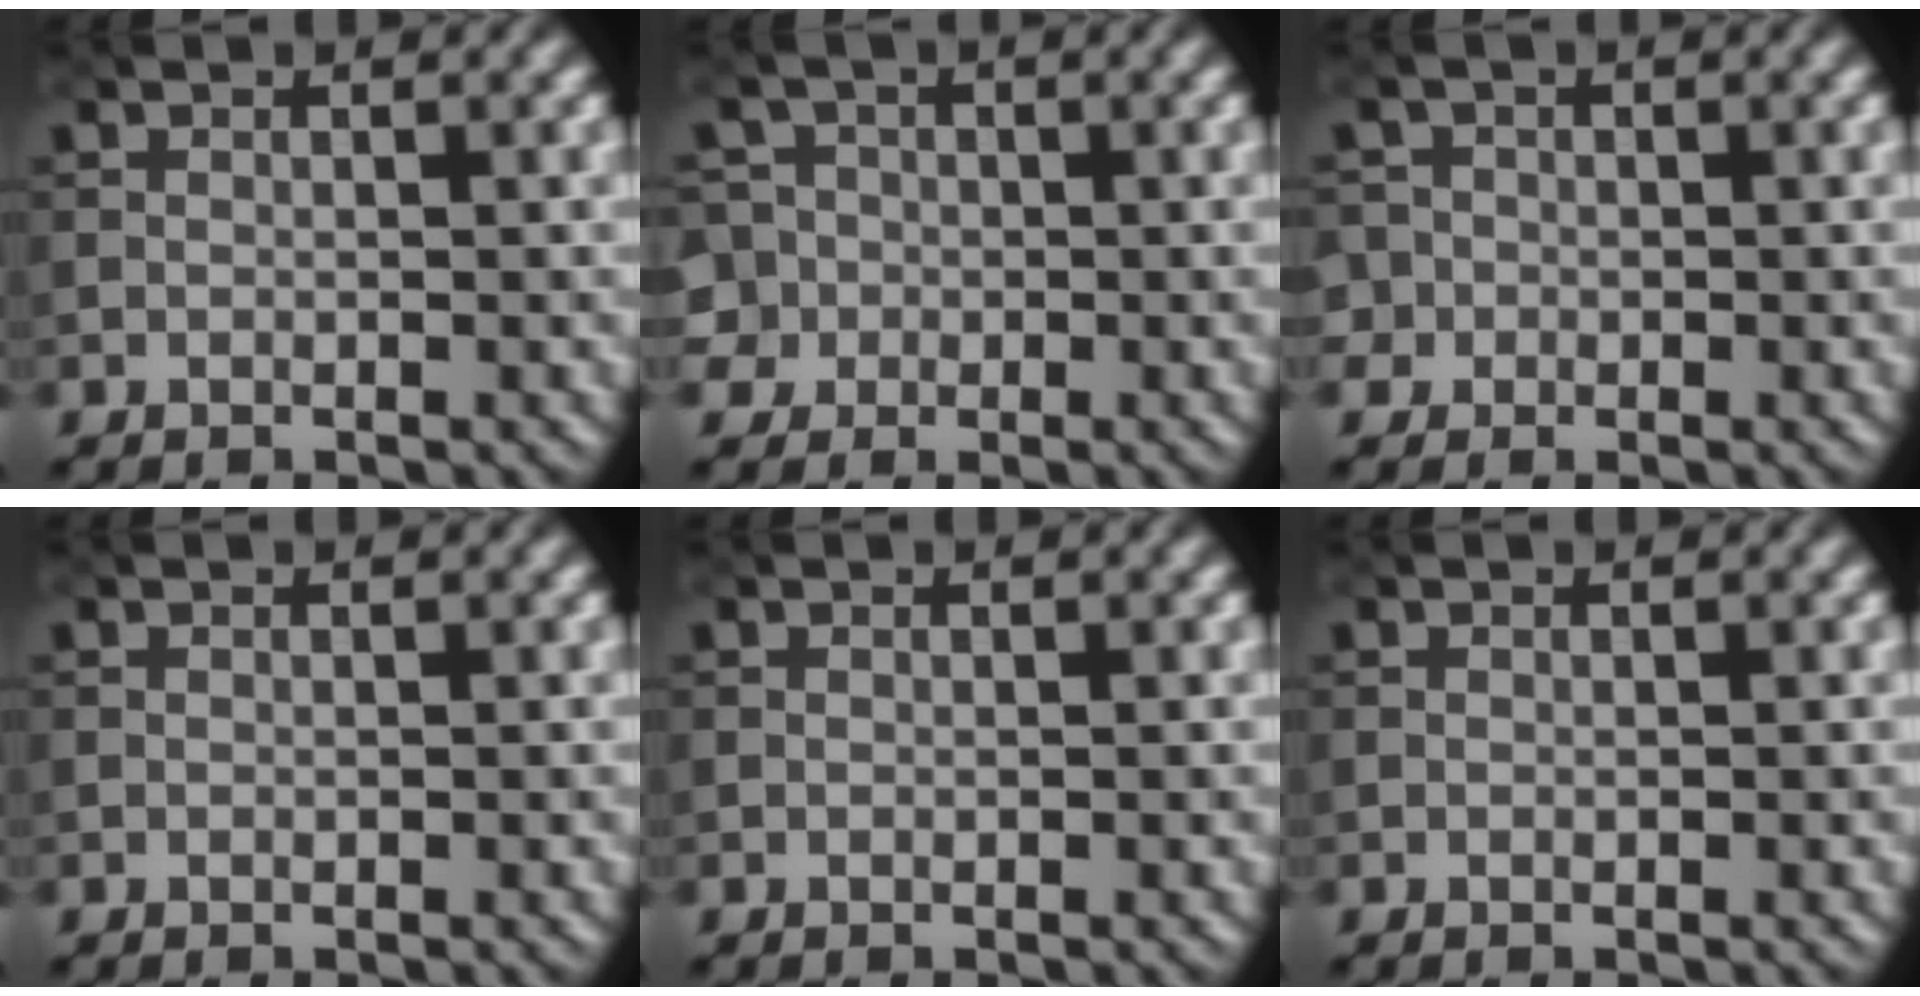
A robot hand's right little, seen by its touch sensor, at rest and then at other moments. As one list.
[{"total": 5.7, "force": [-0.1, 5.5, 1.4], "torque": [-0.027, 0.031, -0.038]}, {"total": 3.1, "force": [-0.5, 3.1, -0.2], "torque": [0.021, 0.022, -0.032]}, {"total": 0.0}, {"total": 0.0}, {"total": 0.0}]